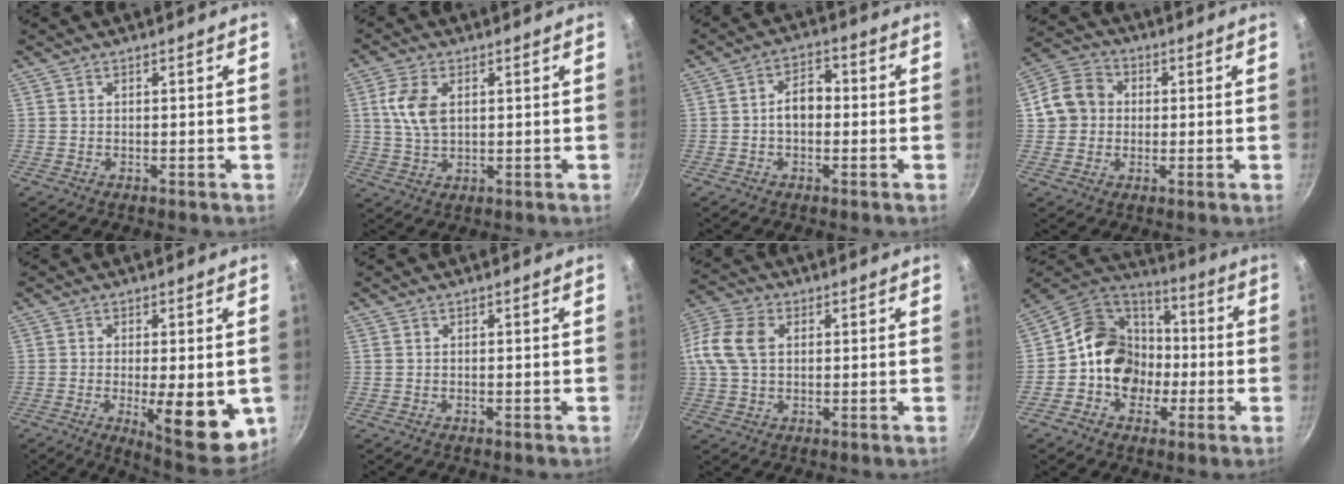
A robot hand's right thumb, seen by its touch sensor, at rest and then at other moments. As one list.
[{"total": 7.0, "force": [1.5, 4.1, 5.5], "torque": [-0.106, -0.001, 0.028]}, {"total": 5.7, "force": [-0.6, 3.9, 4.1], "torque": [-0.036, 0.024, -0.017]}, {"total": 8.8, "force": [0.6, 7.9, 4.0], "torque": [-0.041, 0.016, -0.007]}, {"total": 12.8, "force": [-2.3, 4.5, 11.7], "torque": [-0.134, -0.011, -0.019]}, {"total": 0.0}, {"total": 14.4, "force": [2.6, 10.3, 9.8], "torque": [-0.222, 0.031, 0.039]}, {"total": 15.8, "force": [-1.9, 13.5, 7.9], "torque": [-0.088, 0.043, -0.047]}]